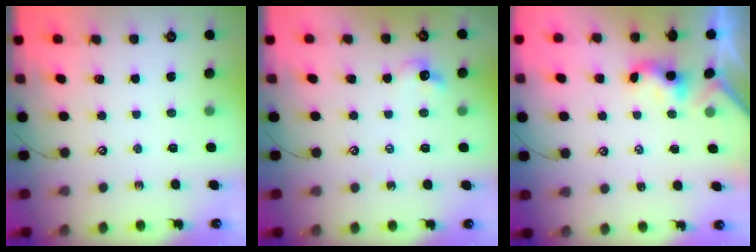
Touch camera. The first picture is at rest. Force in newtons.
{"total": 7.5, "press": 7.5, "slide": 0.8}
{"total": 1.1, "press": 1.1, "slide": 0.2}